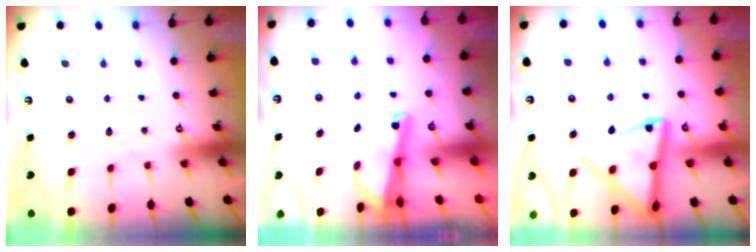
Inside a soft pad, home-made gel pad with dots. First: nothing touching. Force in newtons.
{"total": 2.5, "press": 2.5, "slide": 0.2}
{"total": 14.6, "press": 14.5, "slide": 1.4}